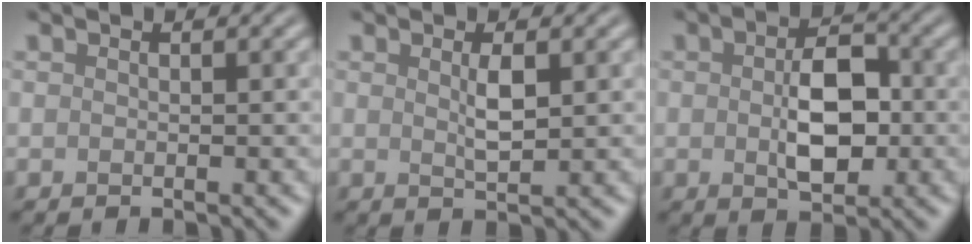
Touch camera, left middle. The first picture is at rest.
{"total": 1.9, "force": [0.6, 0.5, 1.7], "torque": [-0.036, -0.003, 0.012]}
{"total": 5.6, "force": [-0.3, 3.1, 4.6], "torque": [-0.082, -0.002, -0.002]}